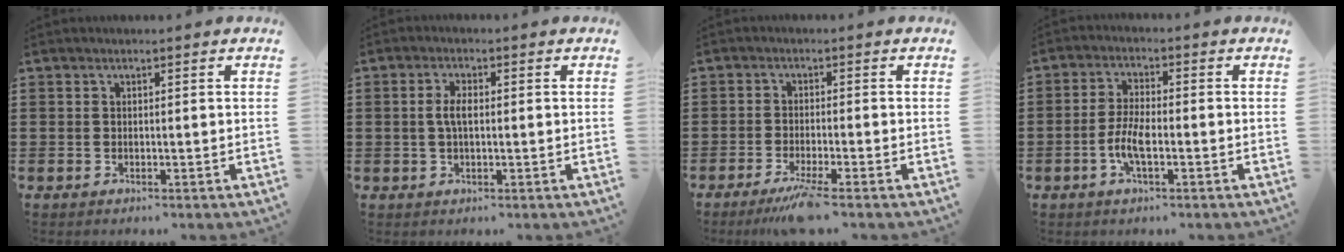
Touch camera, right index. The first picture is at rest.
{"total": 3.1, "force": [0.0, 1.1, 2.8], "torque": [-0.063, -0.001, -0.004]}
{"total": 3.8, "force": [-2.6, -0.2, 2.7], "torque": [-0.049, -0.011, -0.046]}
{"total": 5.2, "force": [-1.8, 1.5, 4.6], "torque": [-0.113, -0.009, -0.041]}